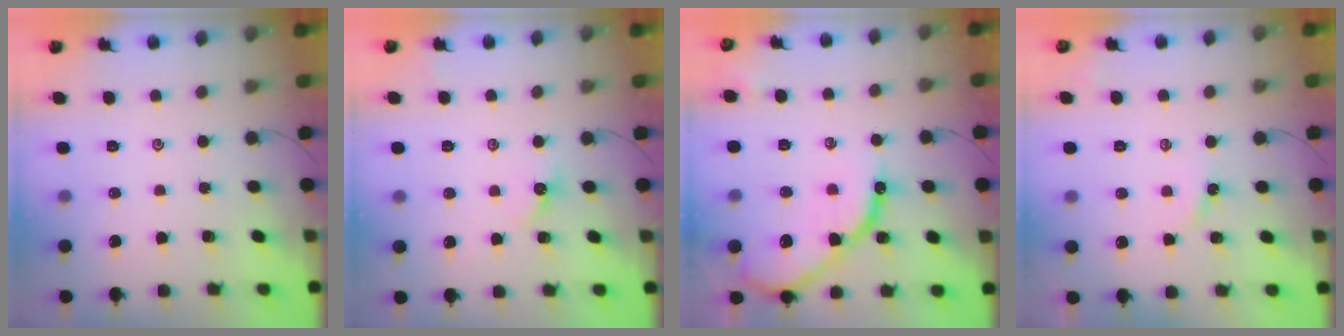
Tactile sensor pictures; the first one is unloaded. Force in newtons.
{"total": 3.1, "press": 3.1, "slide": 0.4}
{"total": 14.0, "press": 13.9, "slide": 1.6}
{"total": 2.5, "press": 2.5, "slide": 0.4}